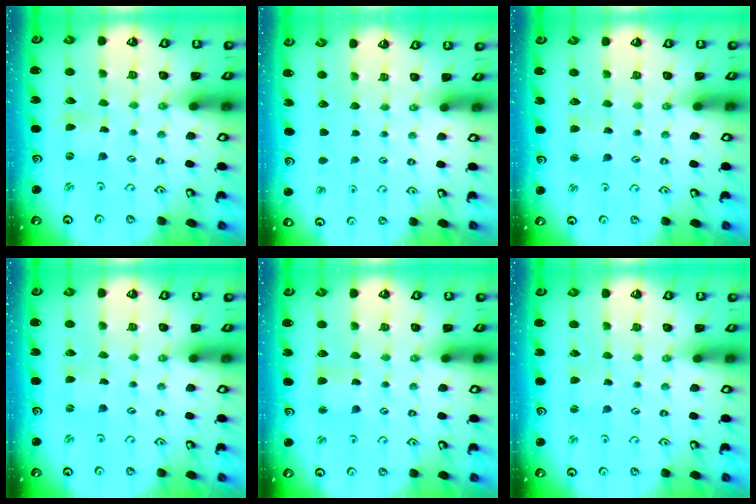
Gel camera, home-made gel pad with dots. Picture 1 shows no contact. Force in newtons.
{"total": 0.0}
{"total": 2.1, "press": 2.1, "slide": 0.2}
{"total": 0.0}
{"total": 2.7, "press": 2.7, "slide": 0.2}
{"total": 1.5, "press": 1.4, "slide": 0.2}